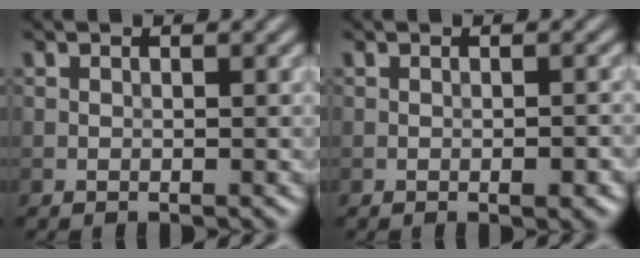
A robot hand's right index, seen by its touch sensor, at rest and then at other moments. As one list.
[{"total": 1.4, "force": [-0.5, 0.3, 1.3], "torque": [-0.018, 0.000, -0.006]}]